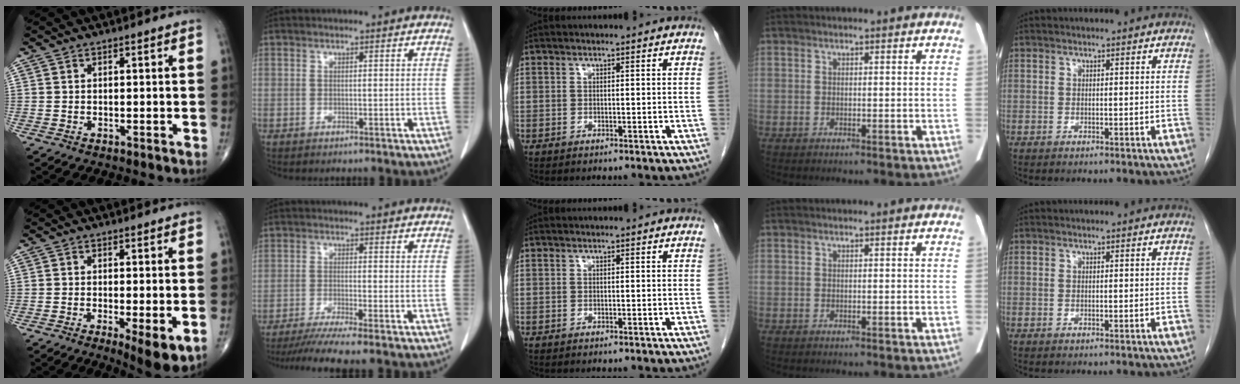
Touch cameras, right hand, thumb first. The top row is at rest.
{"thumb": {"total": 7.9, "force": [-2.4, 2.1, 7.2], "torque": [-0.106, -0.019, -0.035]}, "index": {"total": 8.2, "force": [-6.9, -1.2, 4.4], "torque": [-0.058, -0.024, -0.108]}}